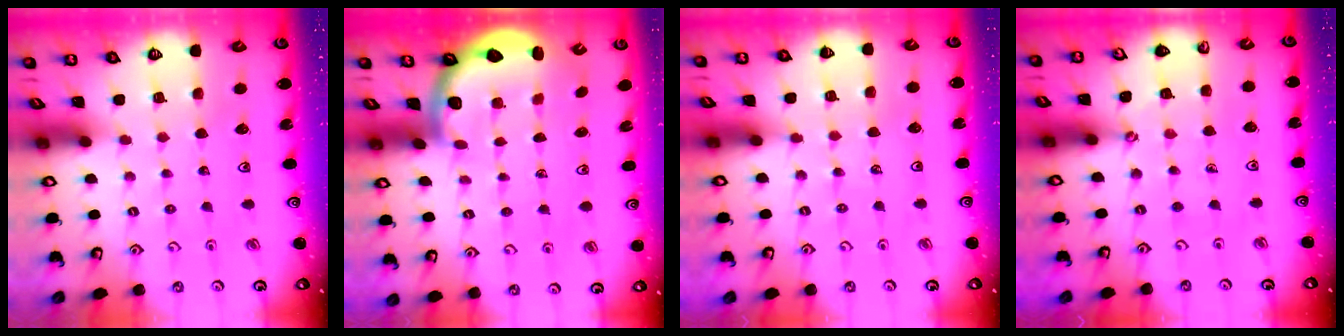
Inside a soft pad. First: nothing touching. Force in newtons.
{"total": 2.6, "press": 2.3, "slide": 1.2}
{"total": 3.3, "press": 3.3, "slide": 0.5}
{"total": 1.9, "press": 1.9, "slide": 0.2}